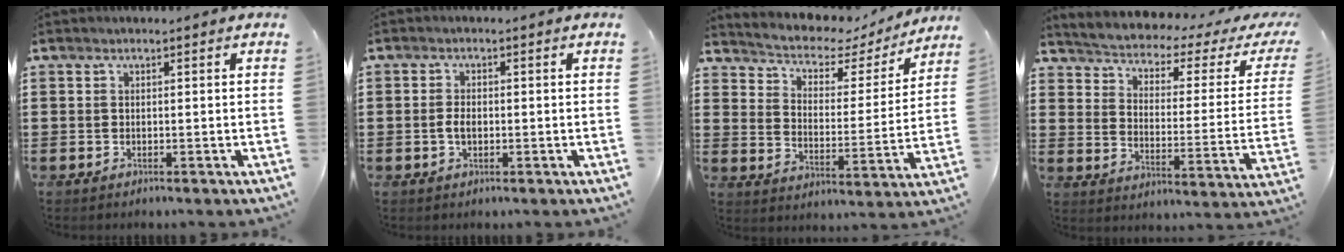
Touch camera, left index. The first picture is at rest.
{"total": 2.1, "force": [-0.4, 1.0, 1.8], "torque": [-0.042, -0.001, -0.011]}
{"total": 3.8, "force": [3.2, 1.6, 1.1], "torque": [-0.044, -0.029, 0.046]}
{"total": 1.7, "force": [1.0, 0.2, 1.3], "torque": [-0.040, -0.025, 0.004]}